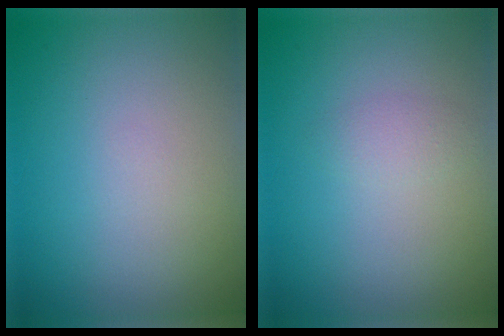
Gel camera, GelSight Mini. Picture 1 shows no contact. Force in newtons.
{"total": 1.2, "press": 1.2, "slide": 0.1}